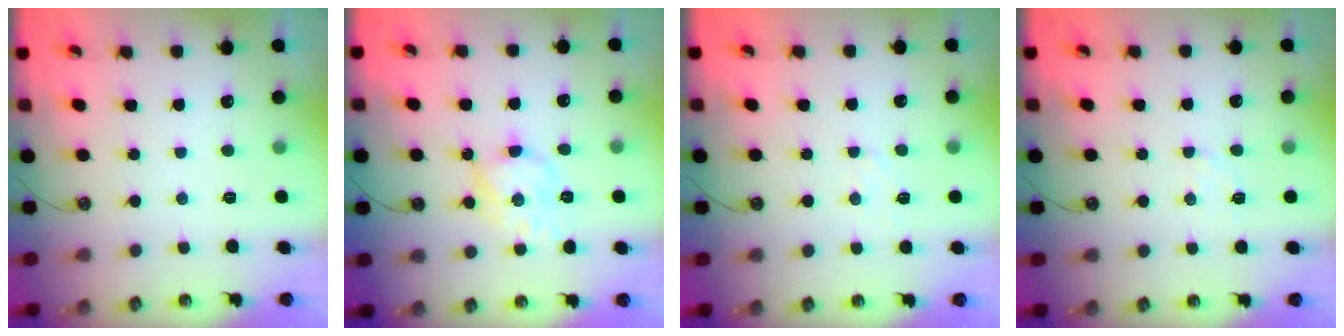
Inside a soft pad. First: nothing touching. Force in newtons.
{"total": 8.7, "press": 8.7, "slide": 0.2}
{"total": 4.5, "press": 4.4, "slide": 0.6}
{"total": 4.4, "press": 4.4, "slide": 0.6}